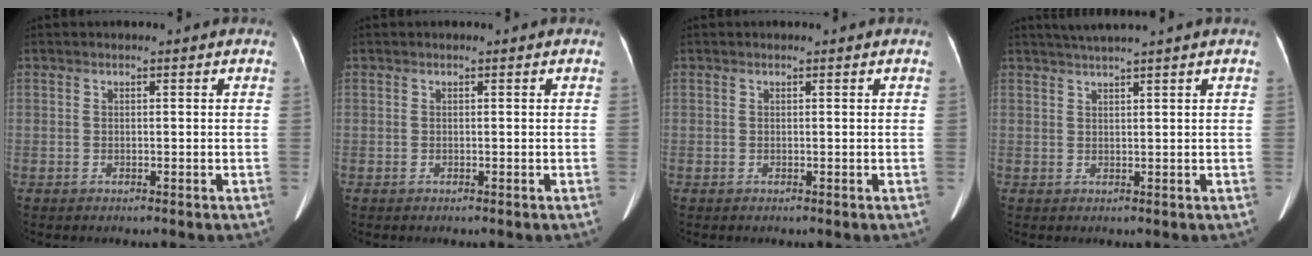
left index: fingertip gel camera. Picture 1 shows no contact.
{"total": 0.0}
{"total": 0.0}
{"total": 3.7, "force": [3.0, -1.2, 1.8], "torque": [-0.025, 0.017, 0.057]}